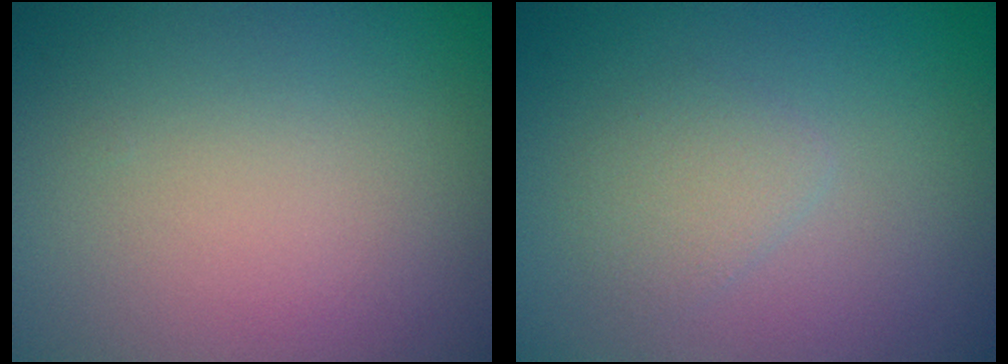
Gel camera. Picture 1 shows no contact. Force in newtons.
{"total": 1.8, "press": 1.8, "slide": 0.1}